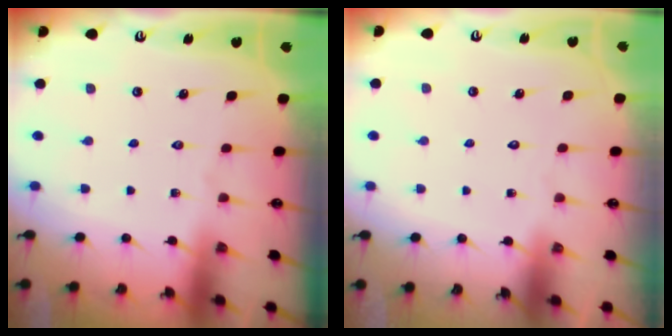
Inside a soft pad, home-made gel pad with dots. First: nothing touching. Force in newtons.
{"total": 1.6, "press": 1.6, "slide": 0.1}